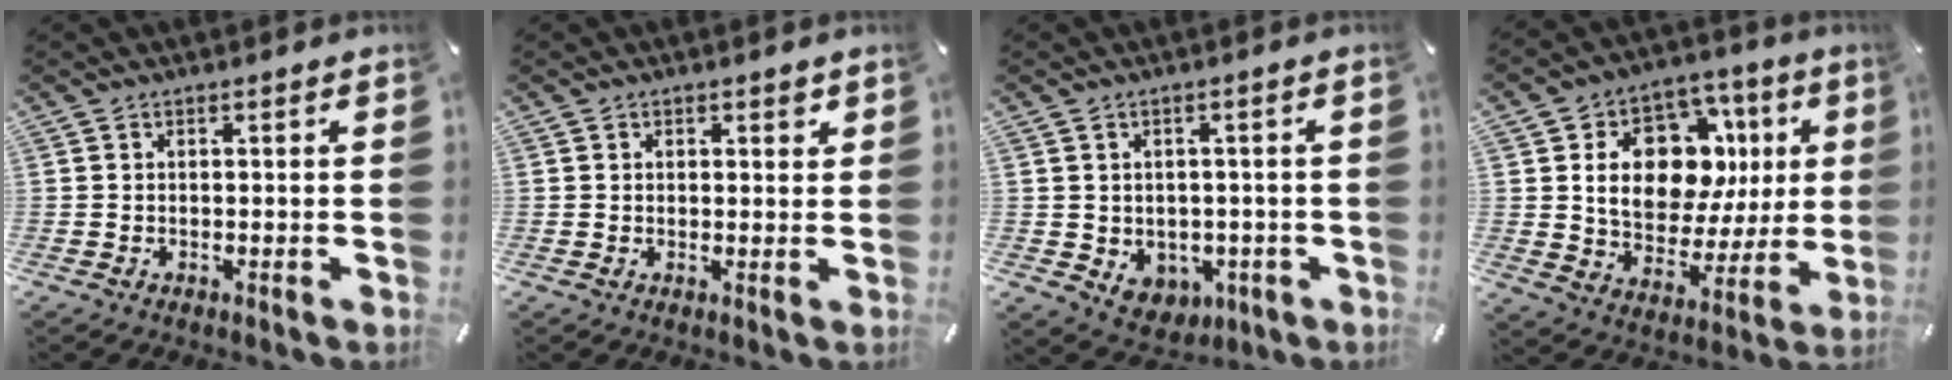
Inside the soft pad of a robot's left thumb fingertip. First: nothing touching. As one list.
[{"total": 1.3, "force": [0.7, 0.8, 0.6], "torque": [0.002, -0.003, 0.009]}, {"total": 4.4, "force": [0.7, 4.3, 1.0], "torque": [-0.012, -0.009, 0.015]}, {"total": 17.4, "force": [5.0, 12.2, 11.5], "torque": [-0.177, -0.020, 0.095]}]